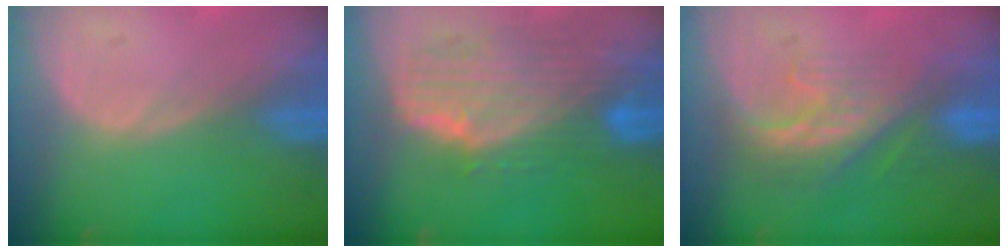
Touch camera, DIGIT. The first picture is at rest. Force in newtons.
{"total": 10.0, "press": 8.9, "slide": 4.6}
{"total": 8.2, "press": 7.2, "slide": 4.0}